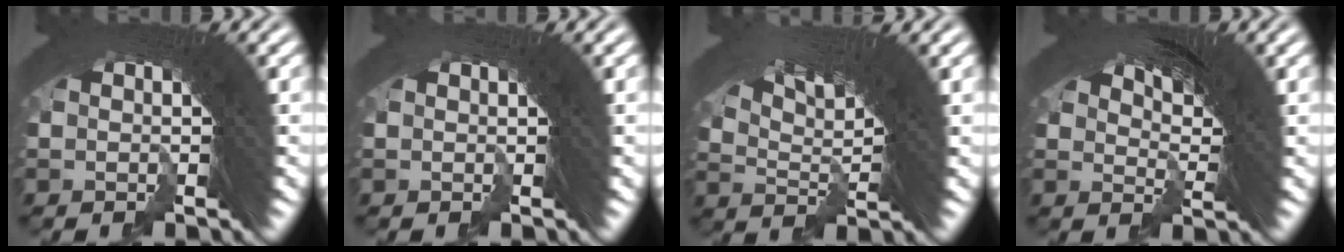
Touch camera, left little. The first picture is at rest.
{"total": 0.6, "force": [-0.1, -0.6, -0.2], "torque": [0.000, -0.003, 0.002]}
{"total": 7.5, "force": [5.8, -0.5, 4.7], "torque": [-0.091, 0.016, 0.097]}
{"total": 5.9, "force": [3.7, 0.8, 4.5], "torque": [-0.059, 0.018, 0.058]}